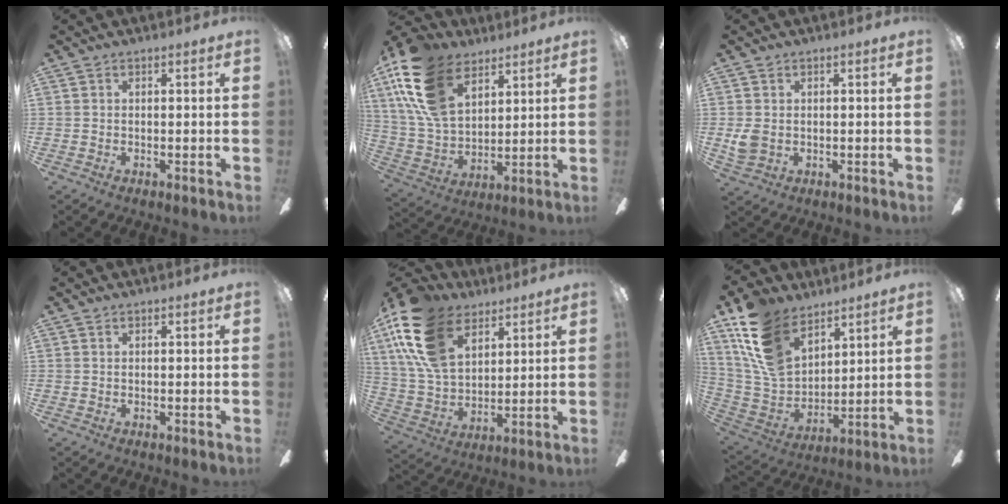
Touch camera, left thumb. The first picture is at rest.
{"total": 19.8, "force": [10.5, 12.1, 11.7], "torque": [-0.266, -0.032, 0.196]}
{"total": 3.6, "force": [0.4, 2.8, 2.2], "torque": [-0.038, 0.001, 0.007]}
{"total": 0.0}
{"total": 20.5, "force": [10.4, 12.7, 12.3], "torque": [-0.276, -0.029, 0.195]}
{"total": 17.5, "force": [11.4, 10.1, 8.5], "torque": [-0.211, -0.054, 0.217]}